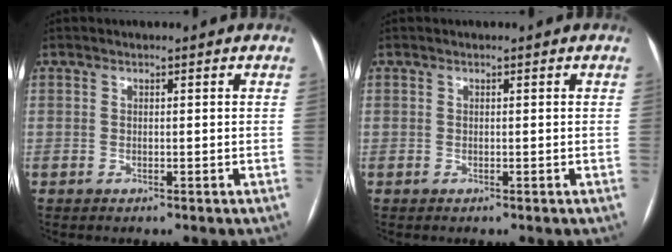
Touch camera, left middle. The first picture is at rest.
{"total": 0.0}